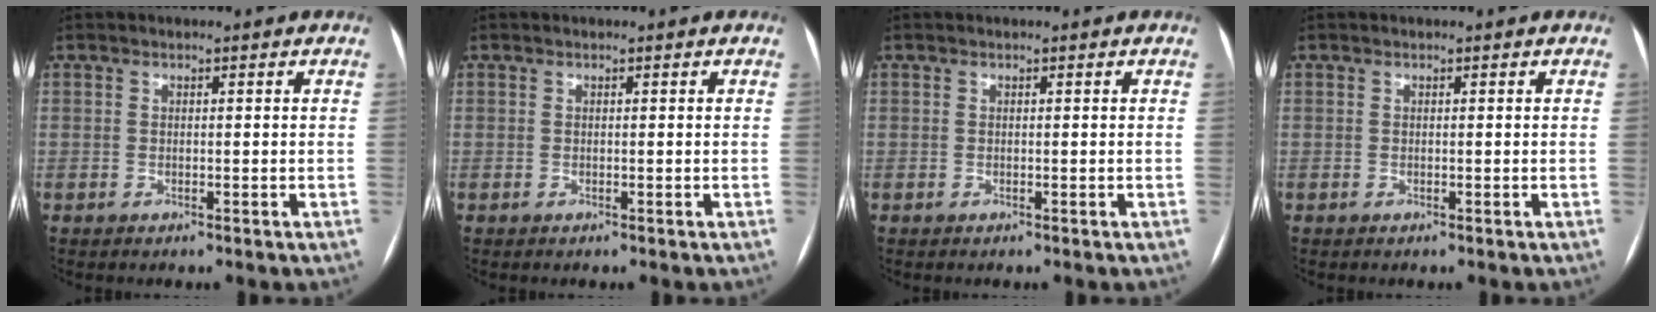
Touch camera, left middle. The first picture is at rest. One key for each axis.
{"total": 0.0}
{"total": 0.0}
{"total": 0.0}